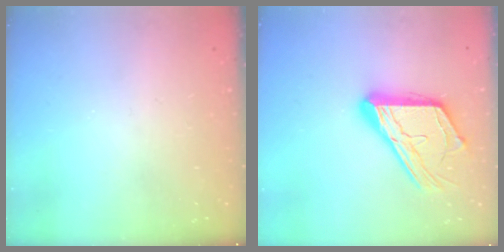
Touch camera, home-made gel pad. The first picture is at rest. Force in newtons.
{"total": 16.7, "press": 16.7, "slide": 1.4}